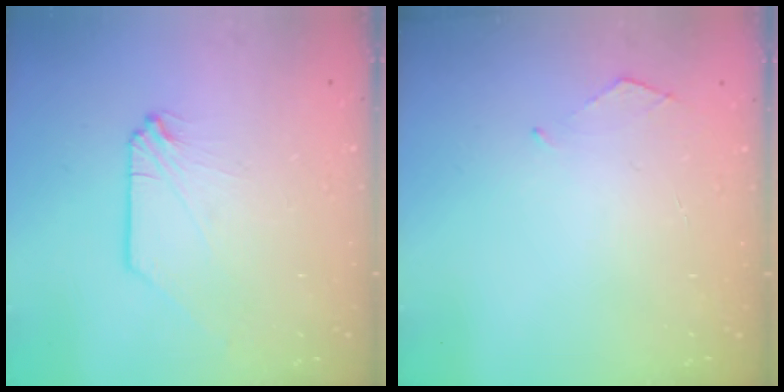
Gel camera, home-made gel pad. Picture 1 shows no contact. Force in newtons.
{"total": 3.1, "press": 3.1, "slide": 0.4}